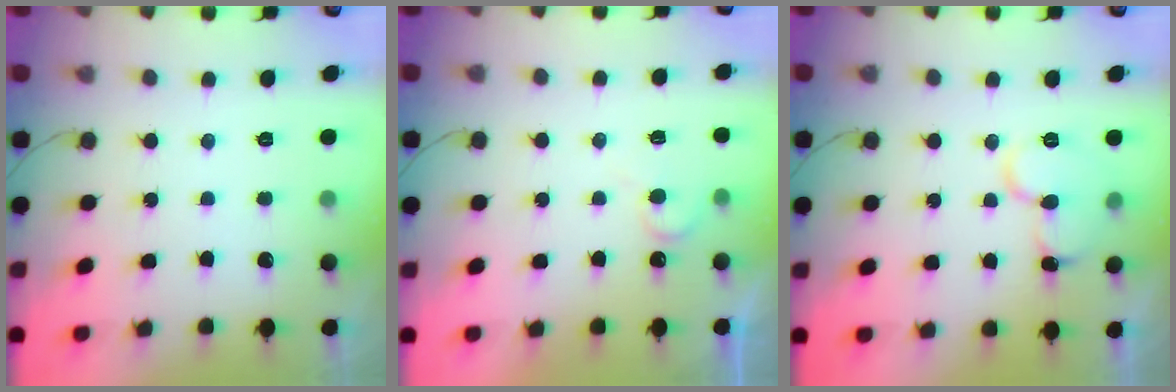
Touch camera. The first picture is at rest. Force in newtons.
{"total": 4.9, "press": 4.9, "slide": 0.4}
{"total": 11.3, "press": 11.3, "slide": 1.1}